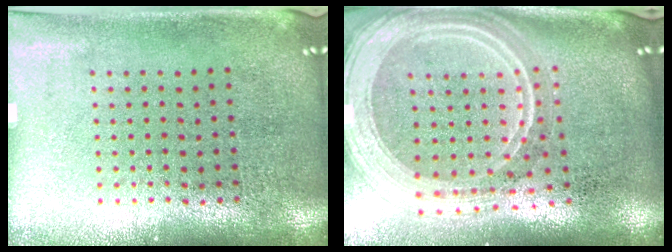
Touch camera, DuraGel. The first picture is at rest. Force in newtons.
{"total": 3.0, "press": 2.4, "slide": 1.7}